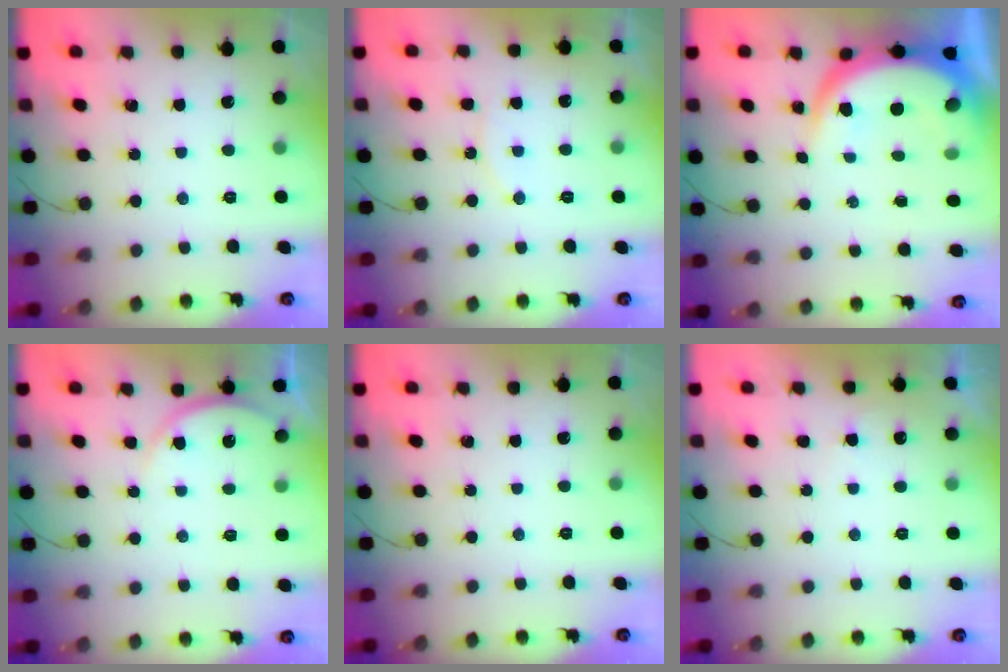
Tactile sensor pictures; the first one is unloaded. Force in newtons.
{"total": 6.0, "press": 6.0, "slide": 0.4}
{"total": 10.0, "press": 9.9, "slide": 1.2}
{"total": 6.1, "press": 6.1, "slide": 0.6}
{"total": 0.0}
{"total": 3.0, "press": 3.0, "slide": 0.0}